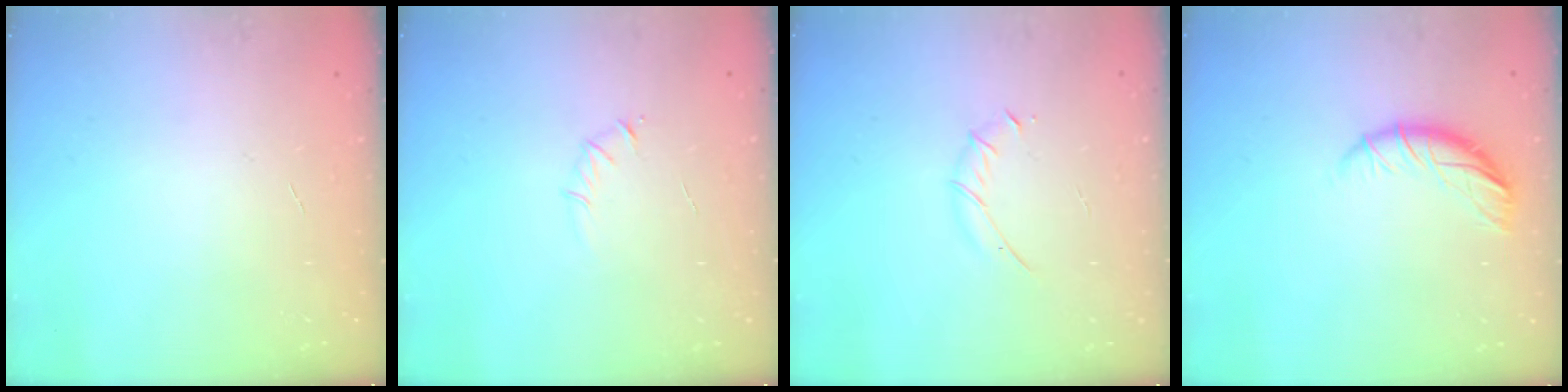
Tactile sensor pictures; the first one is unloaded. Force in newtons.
{"total": 2.7, "press": 2.6, "slide": 0.8}
{"total": 4.6, "press": 4.4, "slide": 1.2}
{"total": 9.0, "press": 8.9, "slide": 0.6}